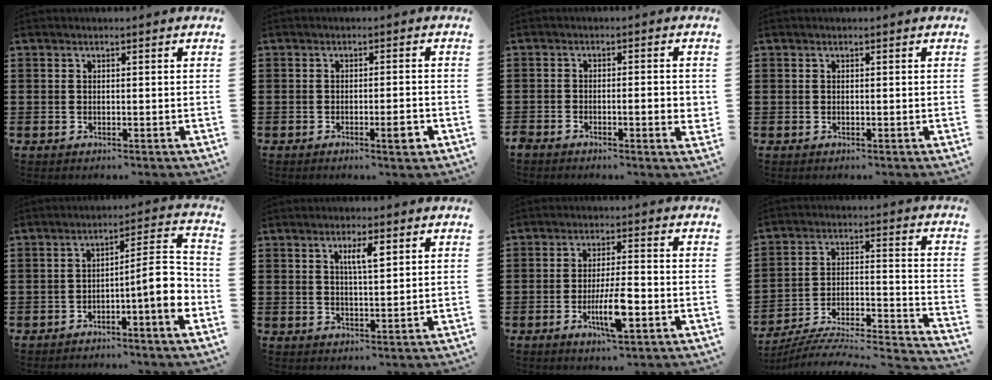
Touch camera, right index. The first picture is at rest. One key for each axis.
{"total": 3.1, "fx": -1.6, "fy": 0.4, "fz": 2.6, "tx": -0.042, "ty": -0.003, "tz": -0.026}
{"total": 3.4, "fx": -1.4, "fy": 0.6, "fz": 3.1, "tx": -0.047, "ty": -0.001, "tz": -0.024}
{"total": 0.0}
{"total": 8.6, "fx": -3.0, "fy": 1.2, "fz": 7.9, "tx": -0.108, "ty": -0.013, "tz": -0.062}
{"total": 3.9, "fx": 1.6, "fy": 0.9, "fz": 3.4, "tx": -0.063, "ty": 0.004, "tz": 0.023}
{"total": 7.2, "fx": -2.5, "fy": 1.5, "fz": 6.5, "tx": -0.133, "ty": -0.012, "tz": -0.047}
{"total": 5.8, "fx": -5.2, "fy": 1.1, "fz": 2.4, "tx": -0.044, "ty": -0.013, "tz": -0.106}